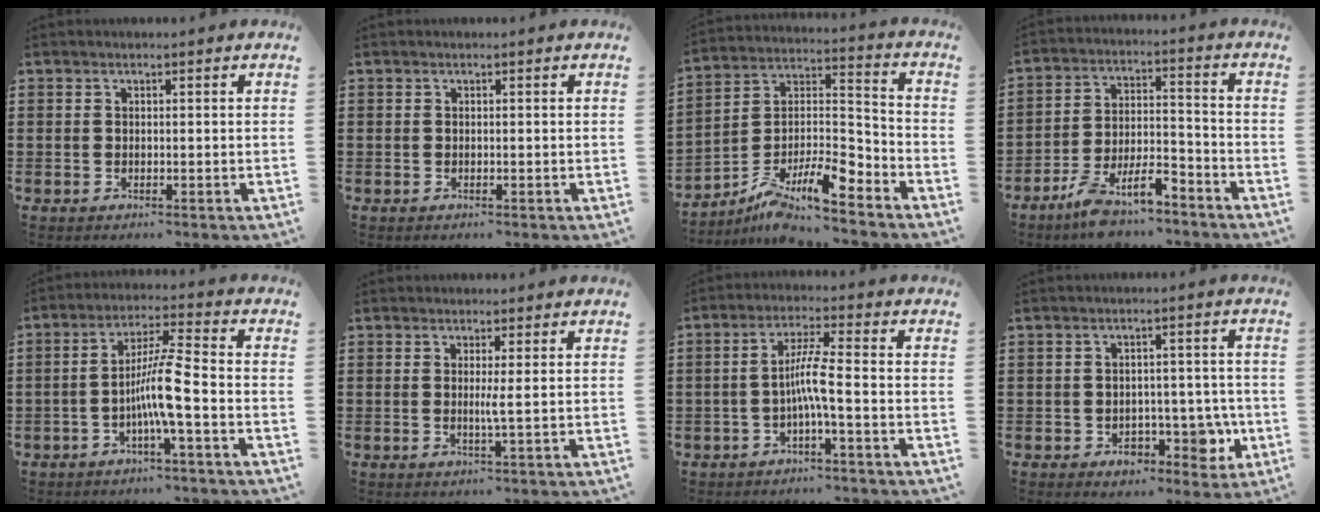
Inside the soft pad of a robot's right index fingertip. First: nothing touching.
{"total": 0.0}
{"total": 8.9, "force": [-6.9, 2.7, 4.8], "torque": [-0.102, -0.002, -0.135]}
{"total": 8.2, "force": [-6.6, 2.4, 4.3], "torque": [-0.085, 0.010, -0.126]}
{"total": 7.9, "force": [-2.6, 0.2, 7.5], "torque": [-0.150, -0.008, -0.054]}
{"total": 2.2, "force": [0.1, -0.7, 2.1], "torque": [-0.038, -0.008, -0.002]}
{"total": 5.8, "force": [-1.6, 0.0, 5.5], "torque": [-0.099, 0.000, -0.034]}
{"total": 5.6, "force": [-1.8, 4.4, 3.0], "torque": [-0.043, 0.006, -0.032]}